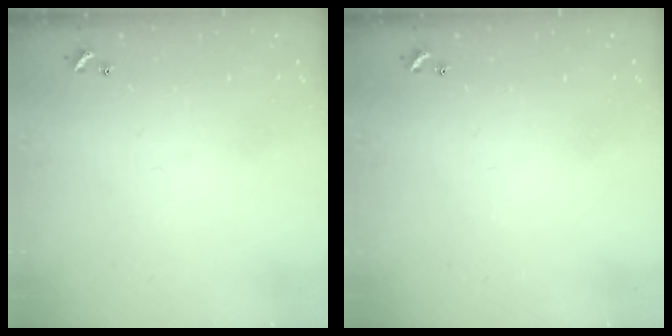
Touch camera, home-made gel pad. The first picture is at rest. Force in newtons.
{"total": 0.0}